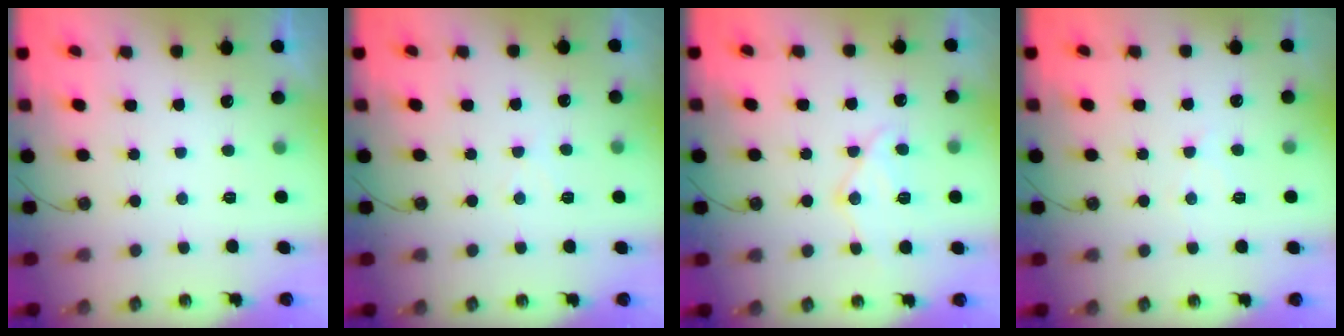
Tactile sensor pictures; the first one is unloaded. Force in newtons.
{"total": 3.9, "press": 3.8, "slide": 0.7}
{"total": 12.8, "press": 12.8, "slide": 1.4}
{"total": 5.8, "press": 5.8, "slide": 1.0}